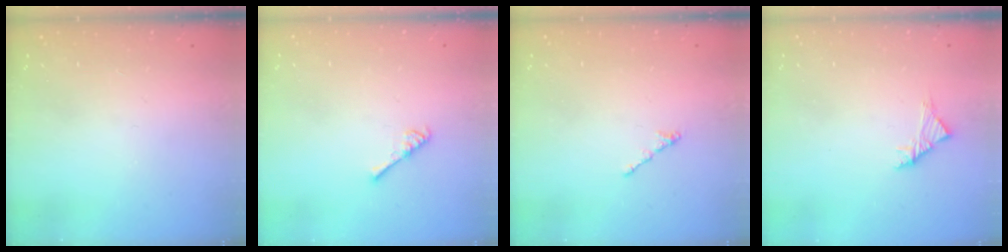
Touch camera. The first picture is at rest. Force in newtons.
{"total": 2.6, "press": 2.6, "slide": 0.5}
{"total": 0.5, "press": 0.4, "slide": 0.3}
{"total": 2.8, "press": 2.6, "slide": 0.8}